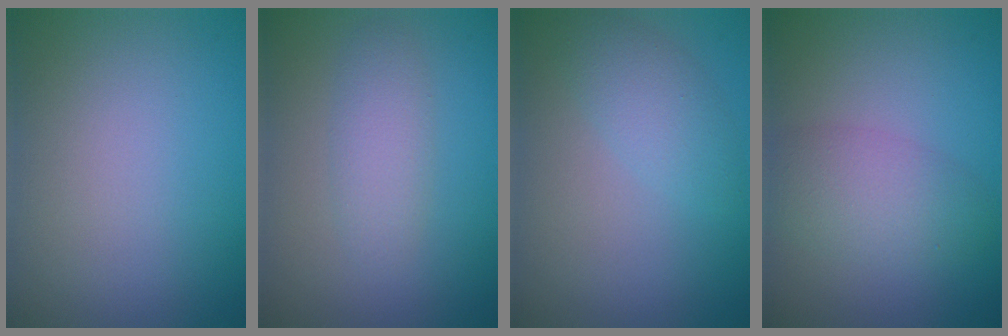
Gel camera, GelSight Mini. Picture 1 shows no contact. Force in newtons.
{"total": 2.2, "press": 2.2, "slide": 0.0}
{"total": 2.5, "press": 2.5, "slide": 0.1}
{"total": 3.8, "press": 3.8, "slide": 0.2}